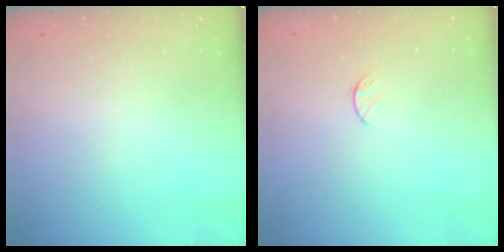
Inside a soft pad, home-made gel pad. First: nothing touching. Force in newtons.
{"total": 4.7, "press": 4.6, "slide": 0.5}